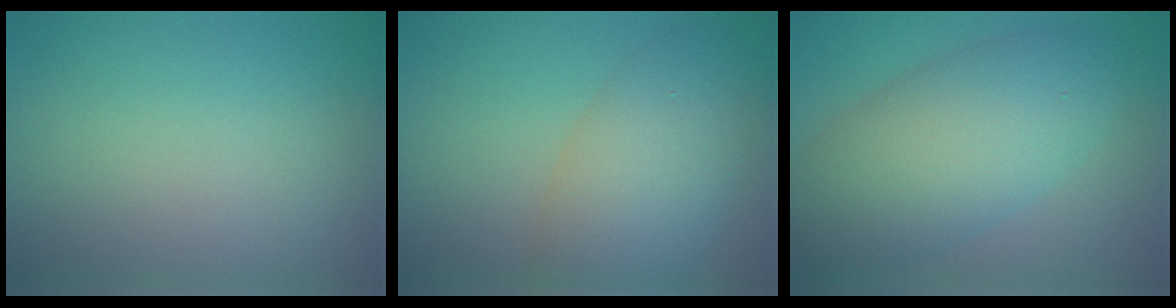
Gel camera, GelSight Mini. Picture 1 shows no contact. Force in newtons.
{"total": 6.2, "press": 6.2, "slide": 0.4}
{"total": 8.3, "press": 8.3, "slide": 0.1}